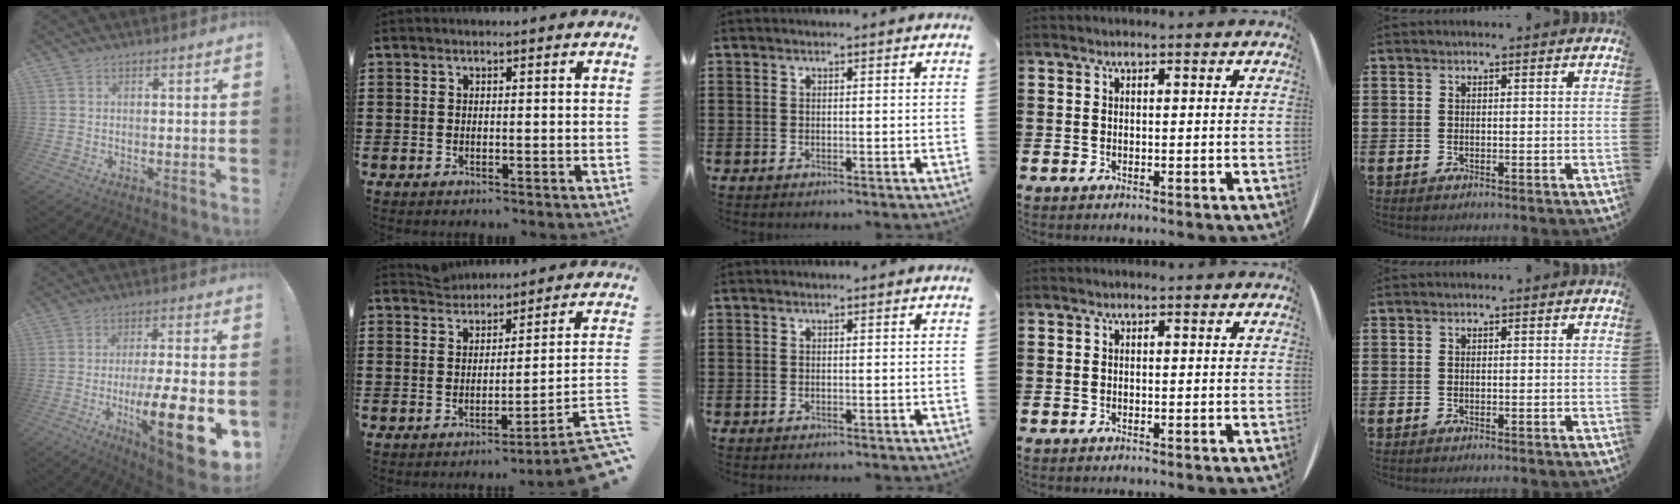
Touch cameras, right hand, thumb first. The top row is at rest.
{"thumb": {"total": 18.5, "force": [-5.3, 3.7, 17.3], "torque": [-0.269, 0.011, -0.077]}, "index": {"total": 2.5, "force": [-0.9, -0.4, 2.3], "torque": [-0.045, -0.012, -0.015]}}